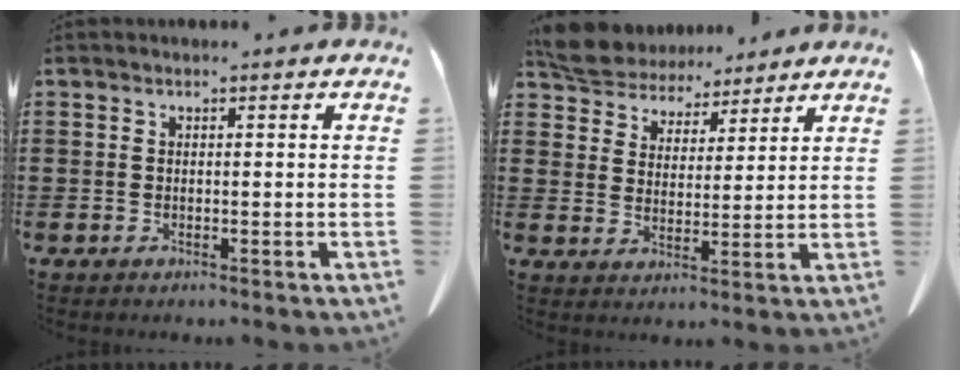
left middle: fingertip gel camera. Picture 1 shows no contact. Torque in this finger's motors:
{"motor_torque": [0.55, 0.47, 0.13, 0.03]}